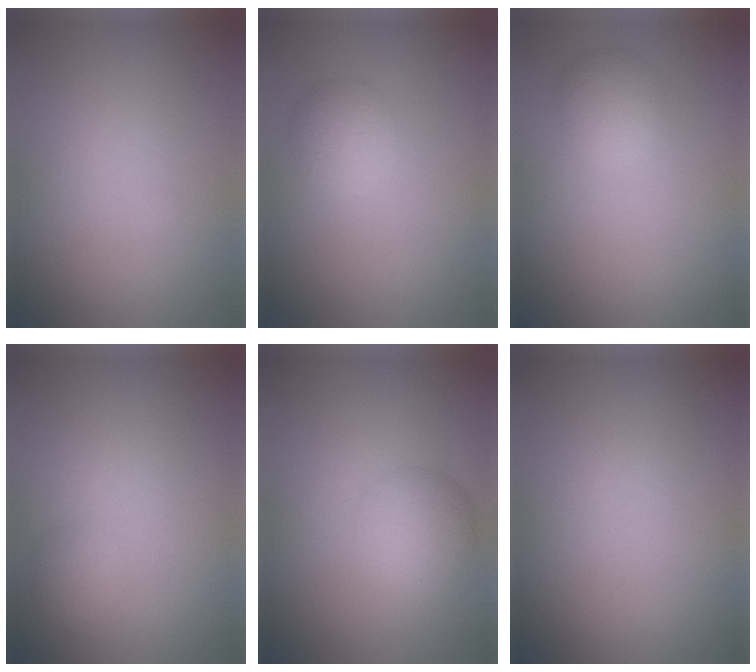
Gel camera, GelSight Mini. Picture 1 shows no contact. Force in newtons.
{"total": 2.4, "press": 2.4, "slide": 0.1}
{"total": 2.4, "press": 2.4, "slide": 0.0}
{"total": 1.5, "press": 1.5, "slide": 0.0}
{"total": 3.5, "press": 3.5, "slide": 0.0}
{"total": 0.0}